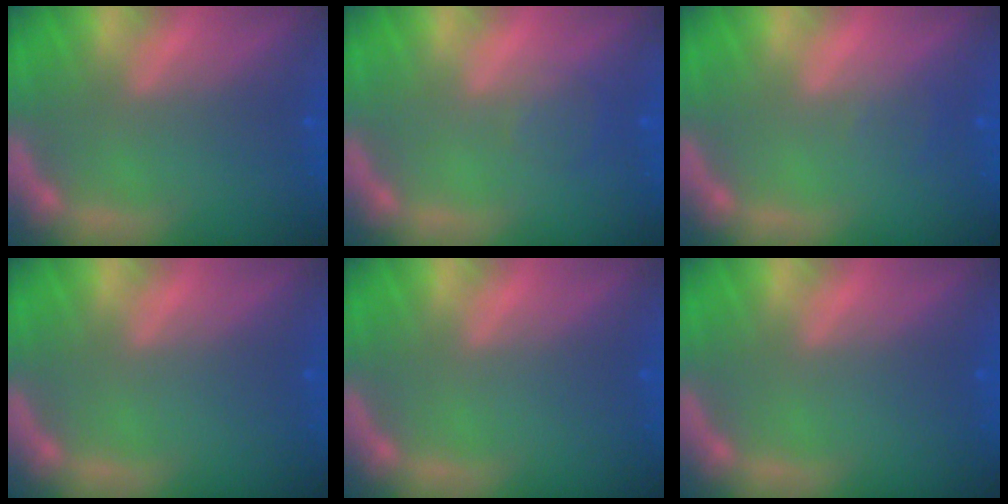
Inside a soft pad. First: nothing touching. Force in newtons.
{"total": 1.5}
{"total": 0.9}
{"total": 0.0}
{"total": 0.0}
{"total": 0.0}